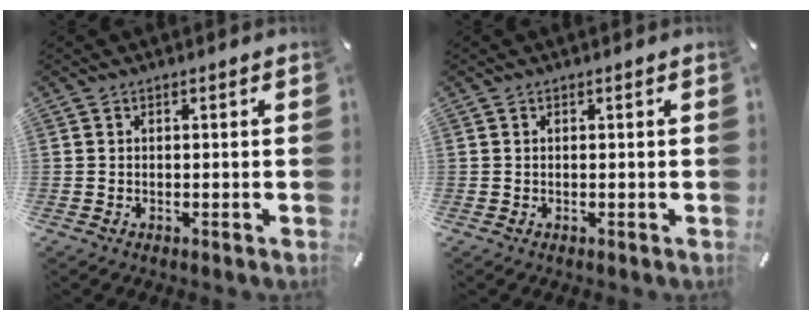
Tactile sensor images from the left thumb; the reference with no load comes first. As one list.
[{"total": 0.0}]